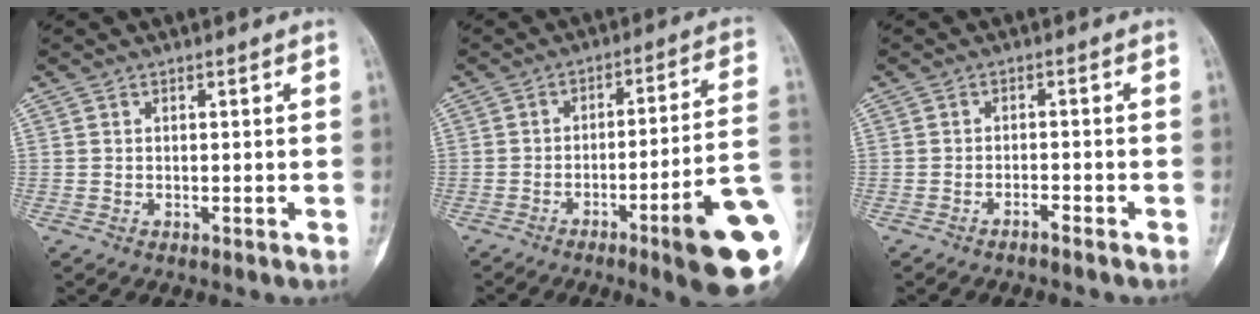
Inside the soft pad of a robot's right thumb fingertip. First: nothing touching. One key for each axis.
{"total": 17.2, "fx": -6.6, "fy": 1.6, "fz": 15.8, "tx": -0.166, "ty": 0.026, "tz": -0.093}
{"total": 1.6, "fx": -1.4, "fy": 0.0, "fz": 0.6, "tx": -0.017, "ty": 0.015, "tz": -0.025}